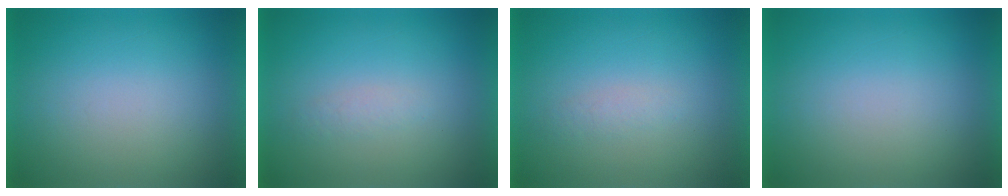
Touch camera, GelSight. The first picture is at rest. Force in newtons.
{"total": 1.3}
{"total": 1.3}
{"total": 0.0}